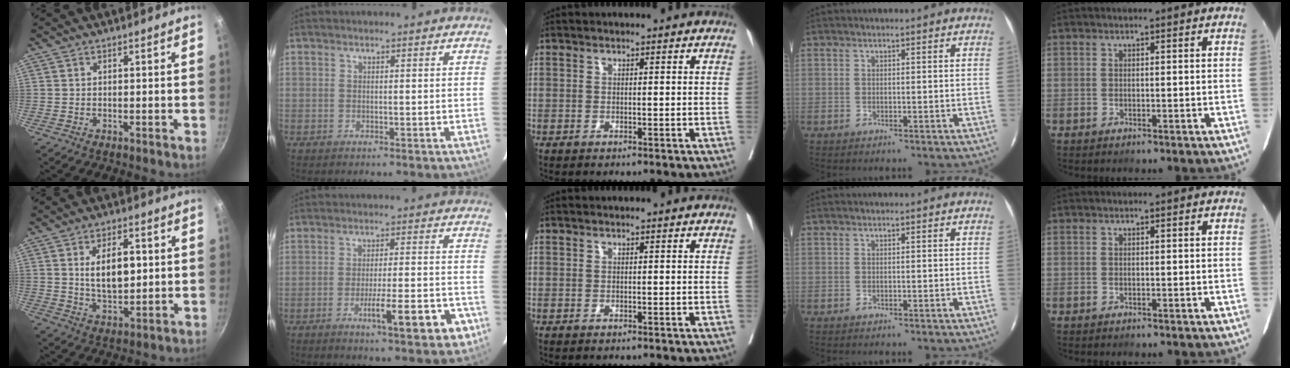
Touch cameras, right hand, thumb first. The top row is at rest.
{"thumb": {"total": 9.0, "force": [1.5, 4.8, 7.4], "torque": [-0.103, -0.009, 0.033]}, "index": {"total": 10.3, "force": [-4.9, 1.4, 8.9], "torque": [-0.123, -0.001, -0.064]}}